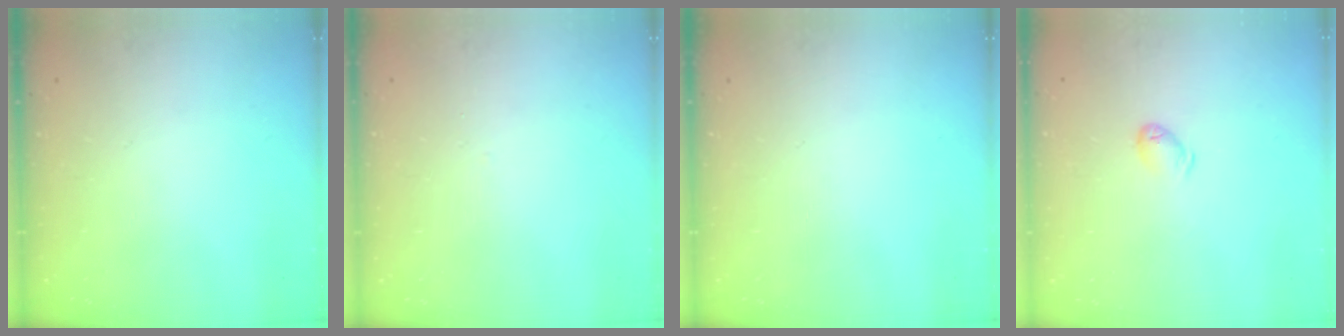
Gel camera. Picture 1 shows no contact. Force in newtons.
{"total": 1.6, "press": 1.6, "slide": 0.3}
{"total": 0.0}
{"total": 5.3, "press": 5.2, "slide": 0.9}